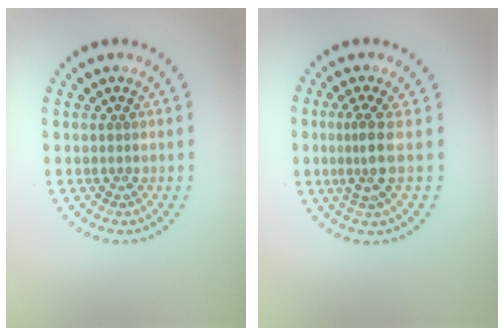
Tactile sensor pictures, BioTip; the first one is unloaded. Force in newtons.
{"total": 2.6, "press": 1.9, "slide": 1.8}